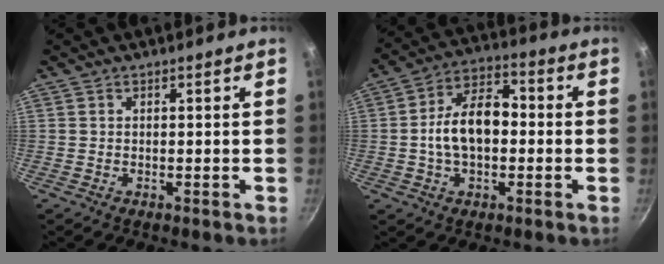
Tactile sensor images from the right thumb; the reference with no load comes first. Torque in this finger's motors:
{"motor_torque": [-0.19, 1.22, 1.18, -0.16, 0.08]}